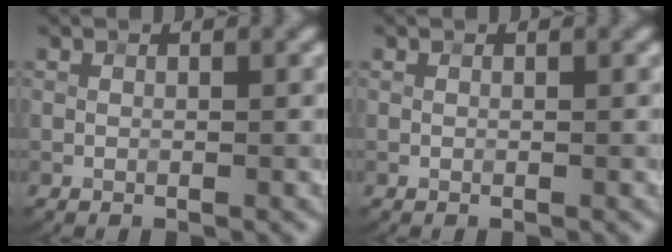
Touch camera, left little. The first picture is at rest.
{"total": 0.0}